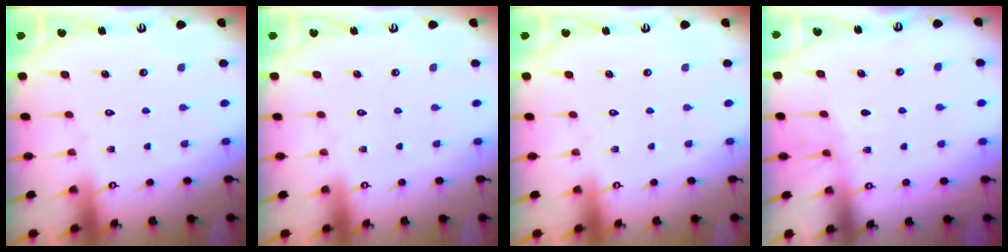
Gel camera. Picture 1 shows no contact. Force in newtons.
{"total": 0.0}
{"total": 0.0}
{"total": 3.8, "press": 3.8, "slide": 0.5}